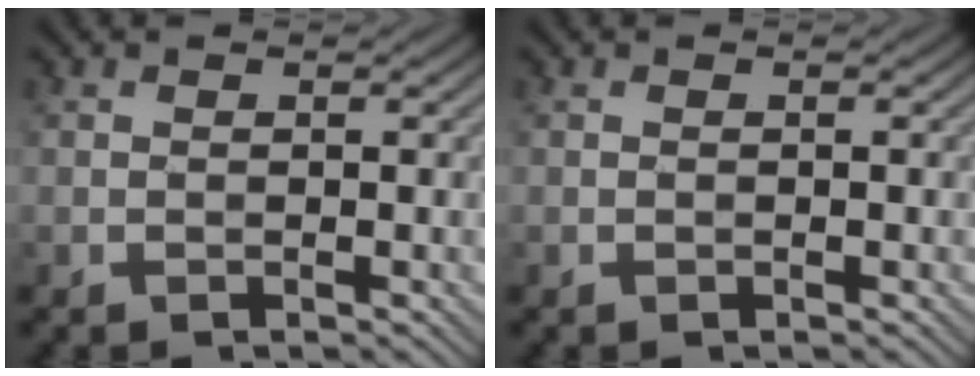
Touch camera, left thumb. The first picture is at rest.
{"total": 0.0}